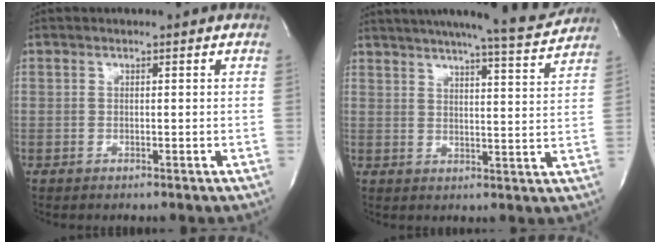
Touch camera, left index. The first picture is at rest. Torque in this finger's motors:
{"motor_torque": [0.13, -0.27, 0.65, 0.14]}